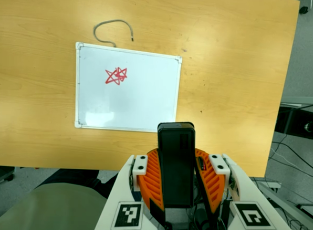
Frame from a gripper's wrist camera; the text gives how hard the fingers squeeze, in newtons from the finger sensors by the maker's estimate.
{"total": 9.3, "left": 7.4, "right": 11.3}